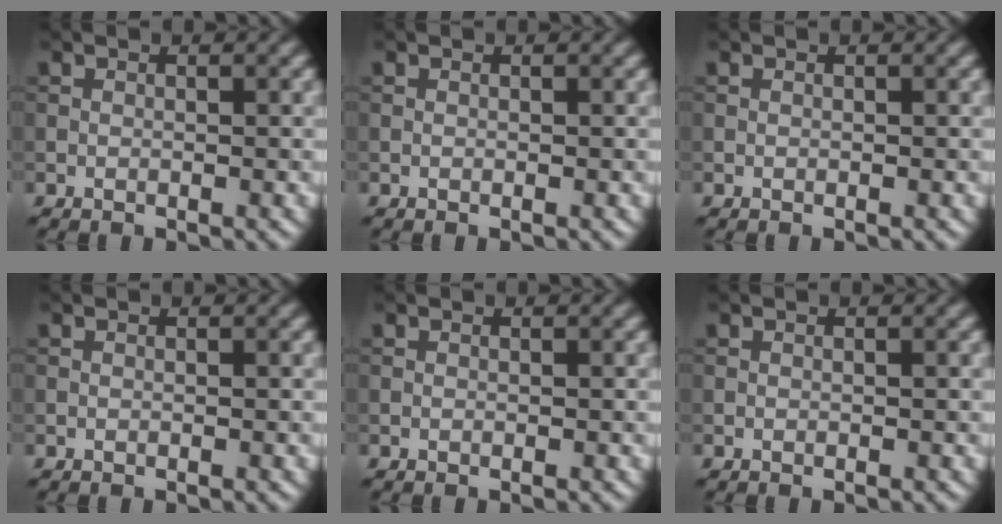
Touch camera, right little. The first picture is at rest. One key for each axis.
{"total": 0.0}
{"total": 0.0}
{"total": 0.0}
{"total": 0.0}
{"total": 0.0}